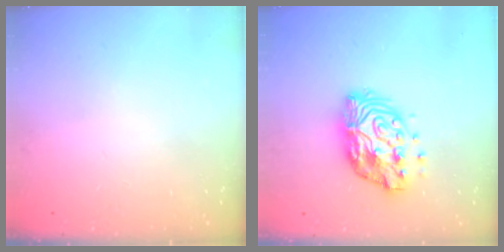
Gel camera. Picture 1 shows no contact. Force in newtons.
{"total": 14.0, "press": 13.9, "slide": 1.1}